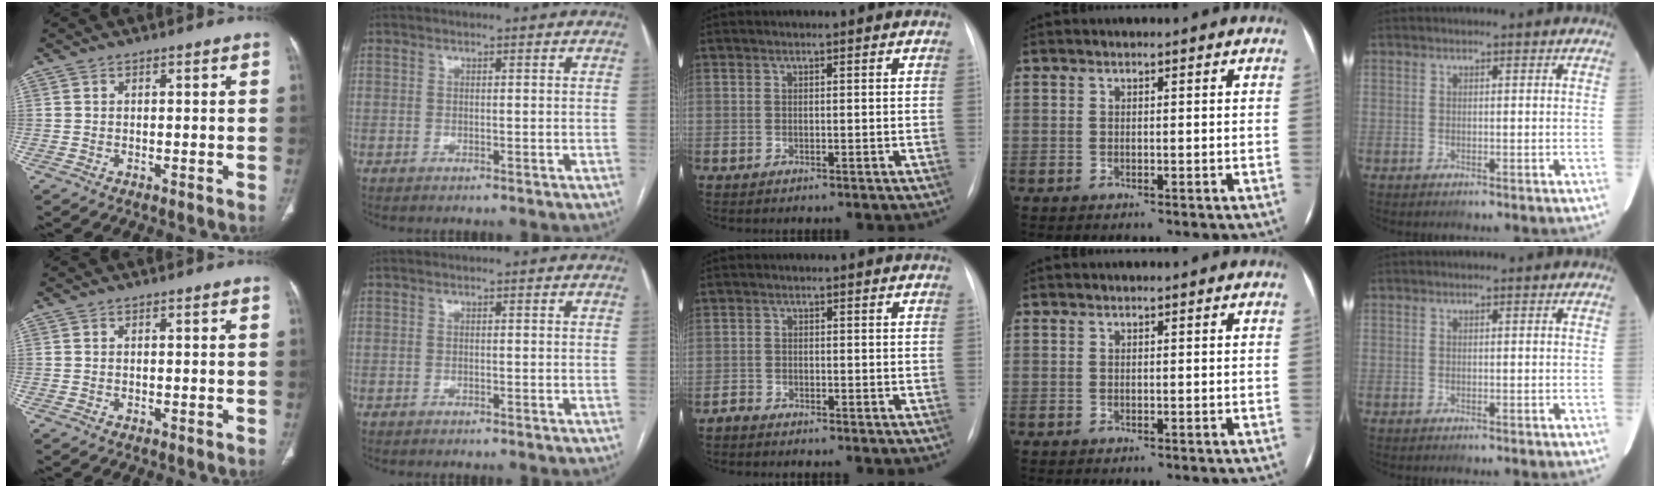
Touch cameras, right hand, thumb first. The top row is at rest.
{"middle": {"total": 1.3, "force": [-1.2, 0.1, 0.0], "torque": [-0.003, -0.003, -0.025]}}